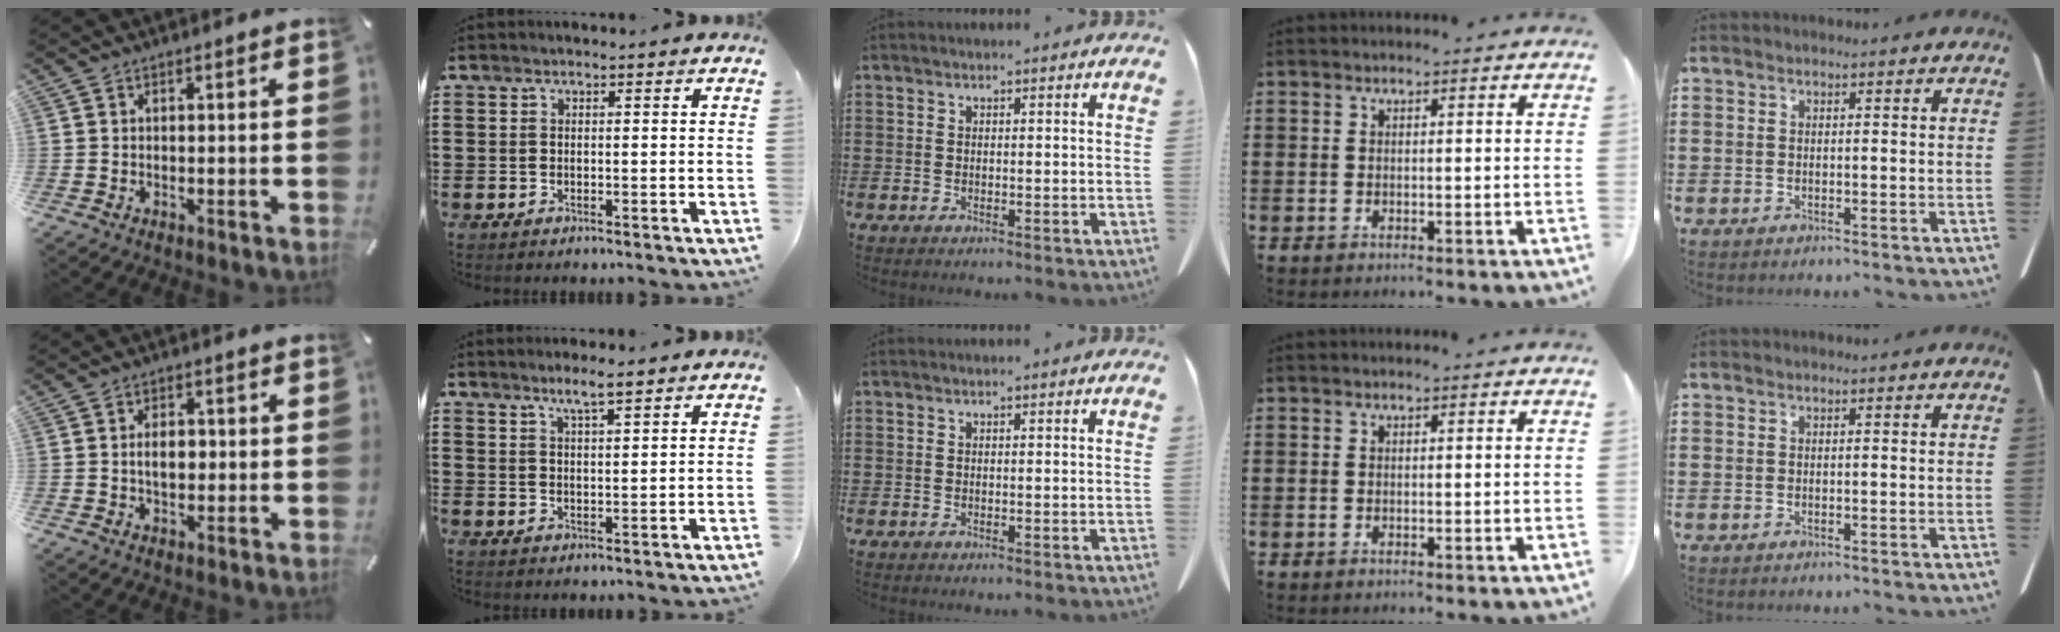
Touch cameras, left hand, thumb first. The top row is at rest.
{"thumb": {"total": 4.4, "force": [0.1, 2.8, 3.4], "torque": [-0.050, 0.002, -0.003]}, "index": {"total": 3.6, "force": [2.9, 0.3, 2.2], "torque": [-0.049, 0.002, 0.050]}}